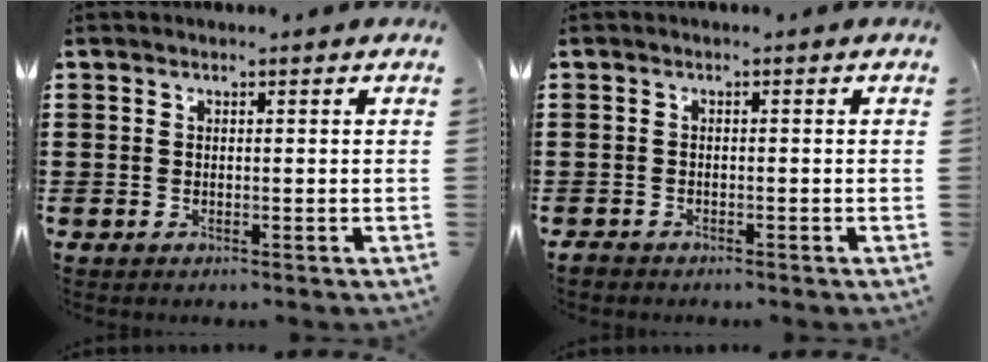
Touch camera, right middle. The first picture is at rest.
{"total": 0.9, "force": [-0.9, 0.3, 0.1], "torque": [-0.004, 0.000, -0.018]}